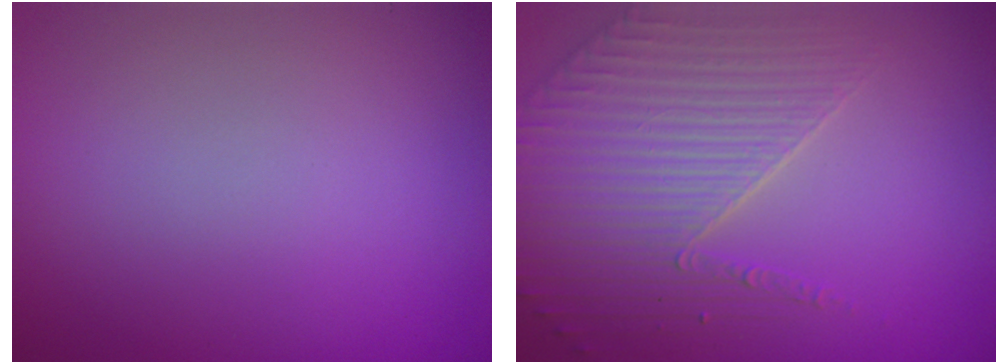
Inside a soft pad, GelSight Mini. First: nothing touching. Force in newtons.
{"total": 3.9, "press": 3.9, "slide": 0.3}